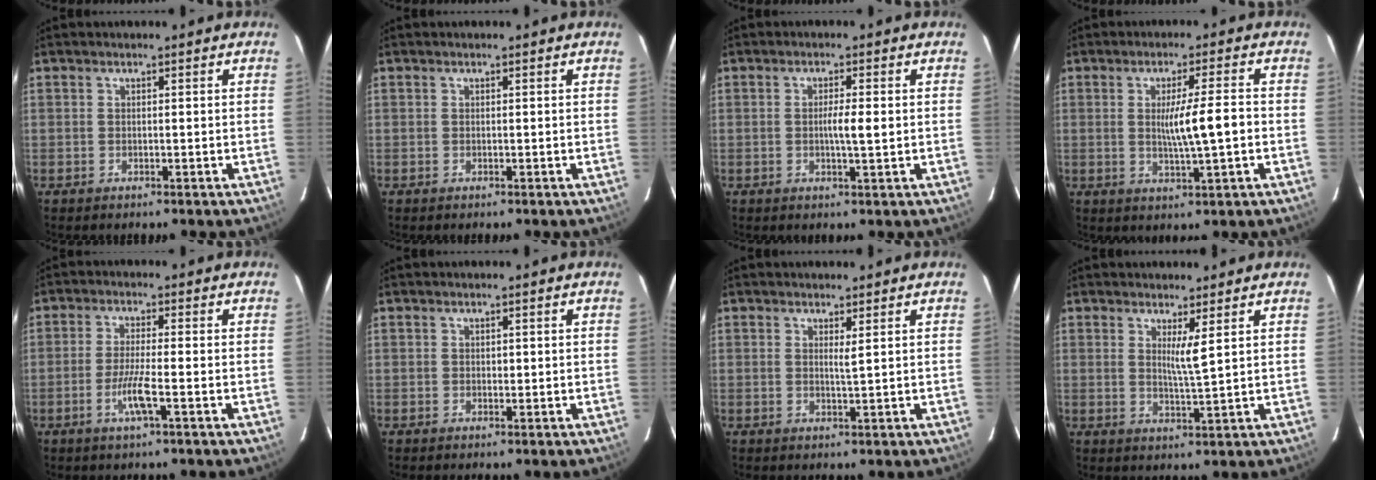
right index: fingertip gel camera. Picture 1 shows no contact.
{"total": 0.0}
{"total": 3.1, "force": [-0.1, 0.1, 3.1], "torque": [-0.056, -0.002, -0.002]}
{"total": 6.8, "force": [-0.3, -0.2, 6.8], "torque": [-0.112, -0.006, -0.002]}
{"total": 4.8, "force": [-1.8, -0.1, 4.4], "torque": [-0.087, -0.008, -0.037]}
{"total": 0.5, "force": [0.1, 0.4, 0.4], "torque": [-0.004, 0.001, 0.001]}
{"total": 2.8, "force": [1.3, -0.6, 2.4], "torque": [-0.045, -0.015, 0.026]}
{"total": 3.2, "force": [1.3, -0.5, 2.9], "torque": [-0.053, -0.014, 0.026]}